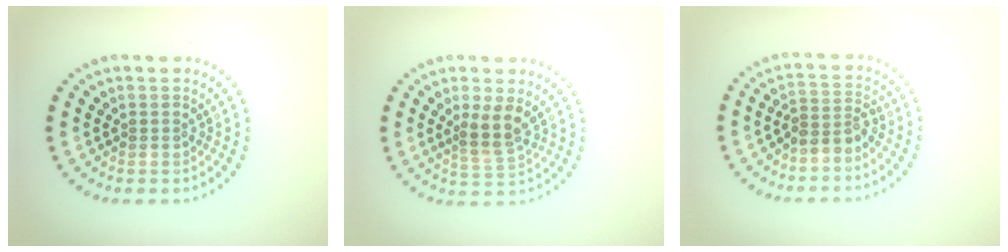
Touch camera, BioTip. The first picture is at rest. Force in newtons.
{"total": 2.8, "press": 2.2, "slide": 1.6}
{"total": 2.4, "press": 1.9, "slide": 1.5}